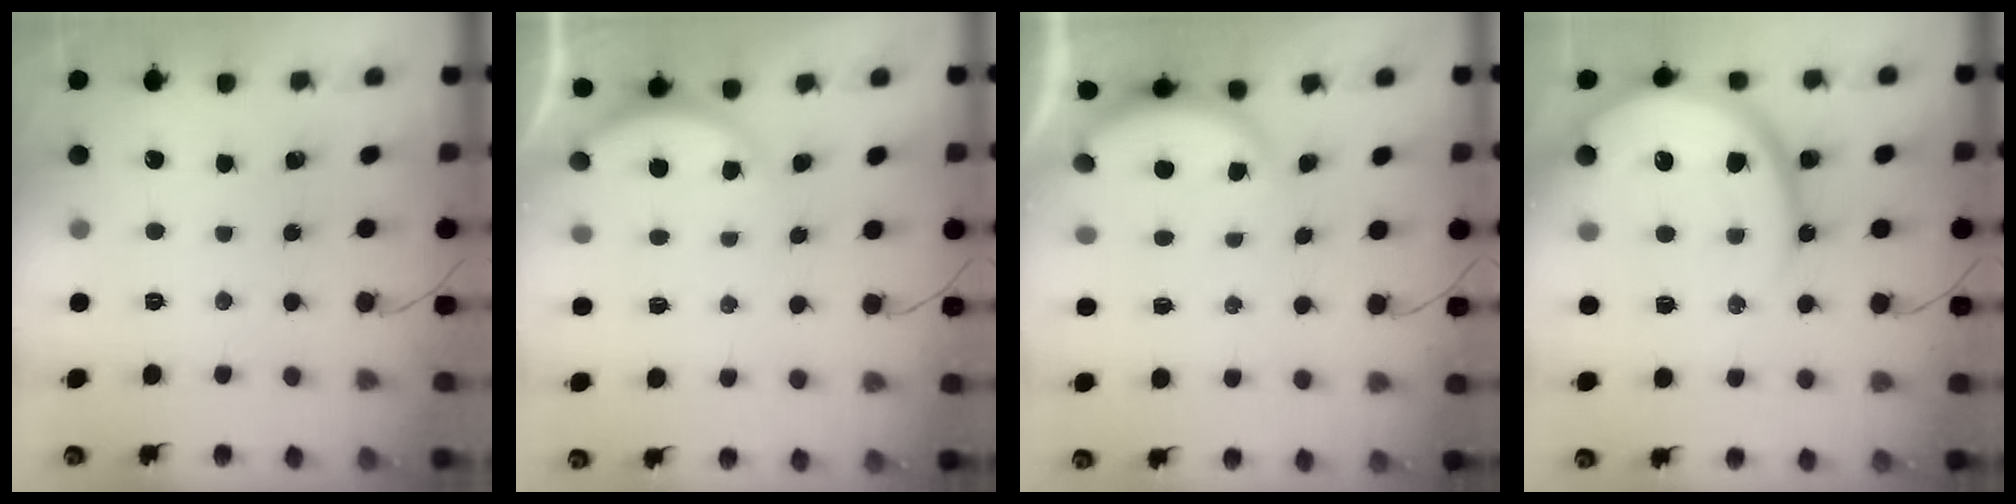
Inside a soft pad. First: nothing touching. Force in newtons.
{"total": 3.0, "press": 2.9, "slide": 0.6}
{"total": 3.0, "press": 2.9, "slide": 0.6}
{"total": 18.3, "press": 18.3, "slide": 1.7}